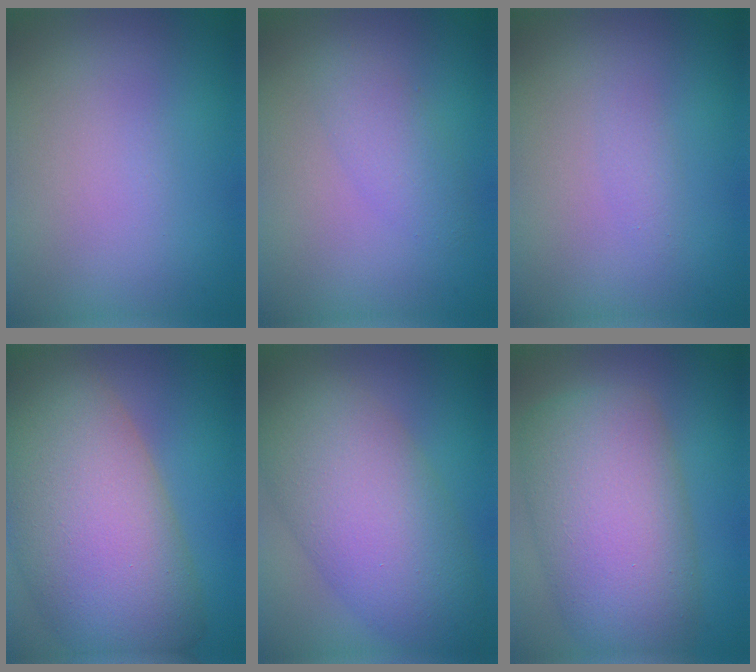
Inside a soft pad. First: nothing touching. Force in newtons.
{"total": 2.0, "press": 2.0, "slide": 0.0}
{"total": 0.8, "press": 0.8, "slide": 0.1}
{"total": 14.7, "press": 14.6, "slide": 1.0}
{"total": 9.5, "press": 9.5, "slide": 0.2}
{"total": 10.2, "press": 10.2, "slide": 0.3}